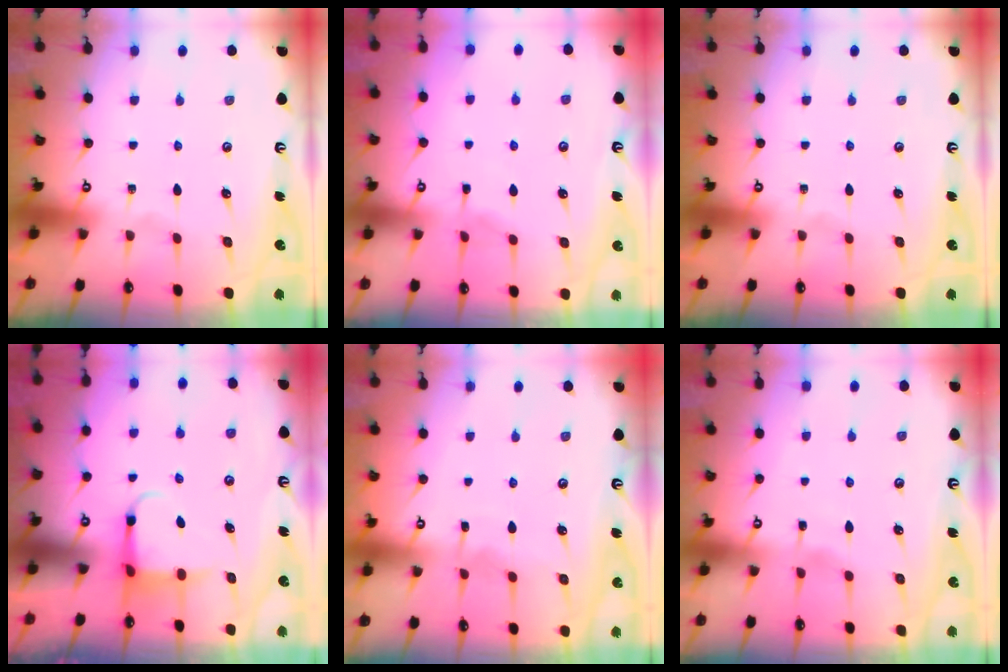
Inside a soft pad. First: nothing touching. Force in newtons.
{"total": 2.8, "press": 2.7, "slide": 0.3}
{"total": 0.0}
{"total": 3.6, "press": 3.6, "slide": 0.7}
{"total": 5.3, "press": 5.2, "slide": 0.5}
{"total": 2.7, "press": 2.7, "slide": 0.3}